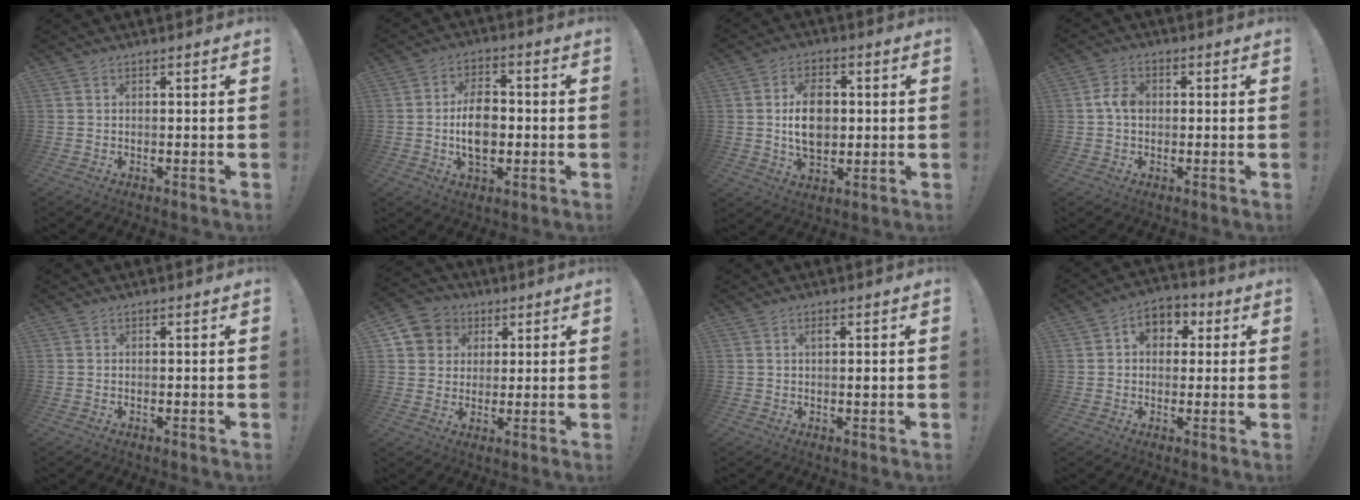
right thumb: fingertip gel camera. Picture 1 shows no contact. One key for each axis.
{"total": 11.2, "fx": -1.3, "fy": 7.2, "fz": 8.4, "tx": -0.155, "ty": 0.005, "tz": -0.024}
{"total": 11.9, "fx": 0.6, "fy": 8.1, "fz": 8.8, "tx": -0.143, "ty": 0.003, "tz": 0.011}
{"total": 5.4, "fx": -0.1, "fy": 3.8, "fz": 3.8, "tx": -0.069, "ty": 0.011, "tz": -0.002}
{"total": 0.0}
{"total": 8.2, "fx": 2.5, "fy": 7.6, "fz": 1.9, "tx": -0.025, "ty": -0.009, "tz": 0.054}
{"total": 1.4, "fx": 0.4, "fy": 0.4, "fz": 1.2, "tx": -0.018, "ty": 0.000, "tz": 0.004}
{"total": 7.3, "fx": 1.5, "fy": 6.0, "fz": 3.9, "tx": -0.052, "ty": 0.006, "tz": 0.032}